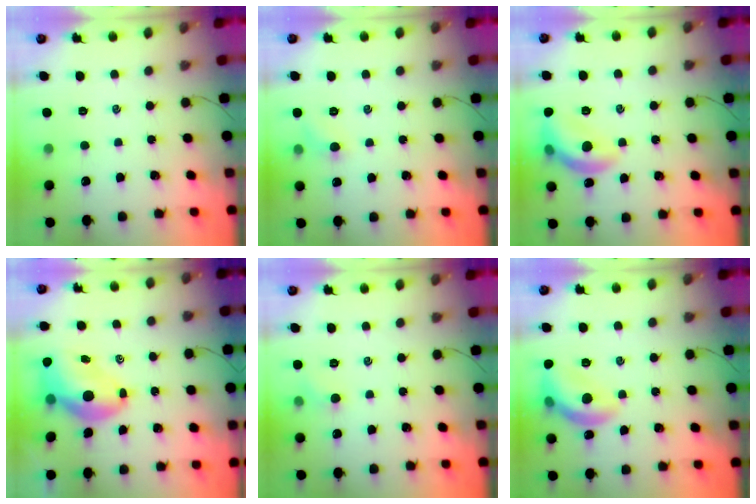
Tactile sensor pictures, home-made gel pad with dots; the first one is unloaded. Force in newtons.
{"total": 5.6, "press": 5.3, "slide": 1.8}
{"total": 12.4, "press": 12.4, "slide": 0.7}
{"total": 9.6, "press": 9.2, "slide": 2.6}
{"total": 4.3, "press": 4.1, "slide": 1.5}
{"total": 12.4, "press": 12.4, "slide": 0.7}